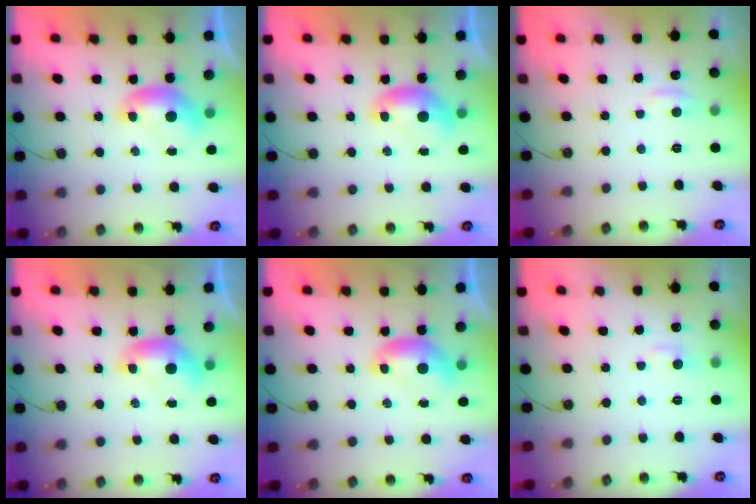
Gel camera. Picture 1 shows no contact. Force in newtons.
{"total": 0.0}
{"total": 1.1, "press": 0.8, "slide": 0.7}
{"total": 0.0}
{"total": 0.0}
{"total": 1.9, "press": 1.8, "slide": 0.6}